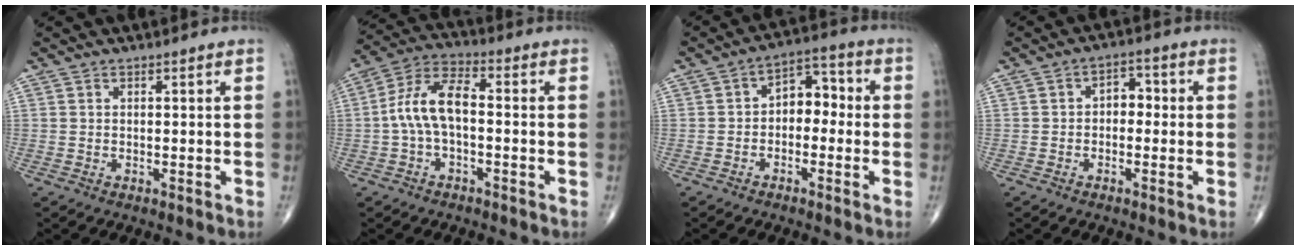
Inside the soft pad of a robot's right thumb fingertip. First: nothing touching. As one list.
[{"total": 9.5, "force": [-0.9, 4.7, 8.2], "torque": [-0.163, 0.037, -0.025]}, {"total": 6.8, "force": [-0.6, 4.7, 4.9], "torque": [-0.043, 0.034, -0.027]}, {"total": 3.9, "force": [-0.2, 2.7, 2.8], "torque": [-0.020, 0.017, -0.015]}]